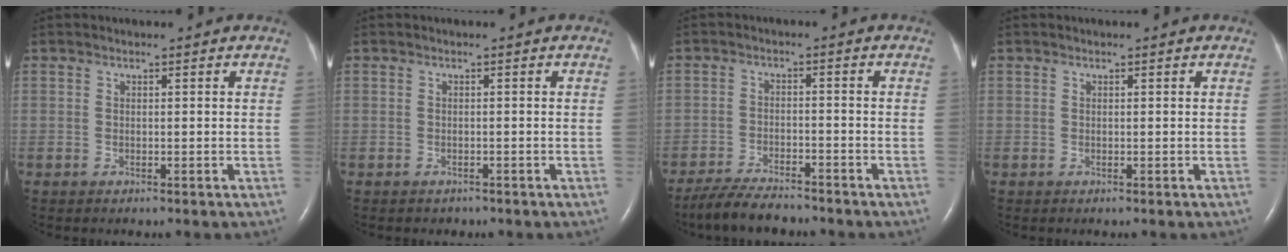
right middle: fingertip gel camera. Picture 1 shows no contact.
{"total": 1.2, "force": [-0.9, 0.7, -0.1], "torque": [-0.002, 0.002, -0.013]}
{"total": 7.4, "force": [-6.6, 1.3, 3.0], "torque": [-0.055, -0.020, -0.114]}
{"total": 0.0}